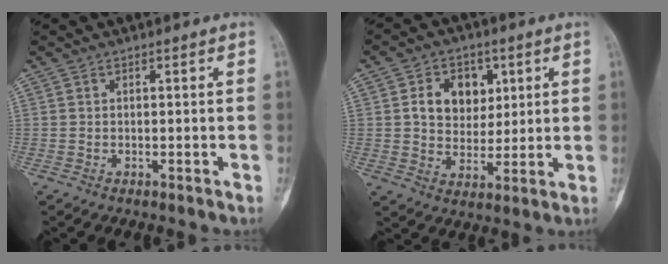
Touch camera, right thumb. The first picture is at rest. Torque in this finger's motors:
{"motor_torque": [1.01, 1.41, 0.26, -0.08, 0.15]}